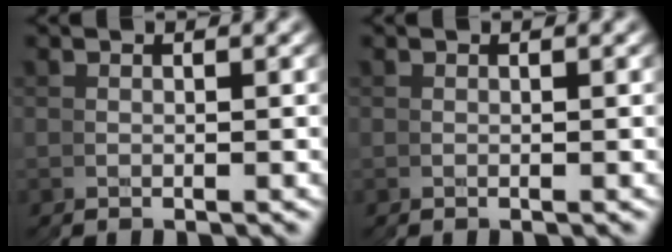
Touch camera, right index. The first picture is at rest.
{"total": 0.0}